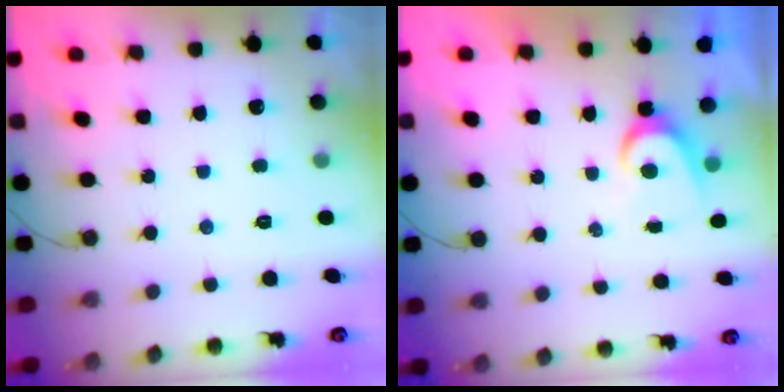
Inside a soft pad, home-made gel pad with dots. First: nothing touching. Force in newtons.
{"total": 4.4, "press": 4.4, "slide": 0.5}